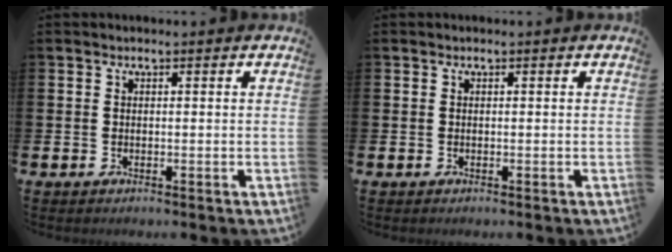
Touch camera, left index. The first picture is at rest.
{"total": 0.0}